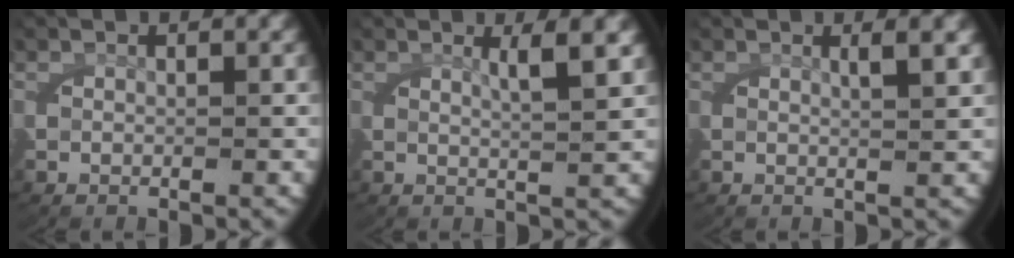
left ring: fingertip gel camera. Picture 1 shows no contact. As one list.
[{"total": 2.8, "force": [1.4, -0.2, 2.5], "torque": [-0.043, -0.004, 0.029]}, {"total": 1.8, "force": [0.8, -0.2, 1.5], "torque": [-0.030, -0.005, 0.019]}]